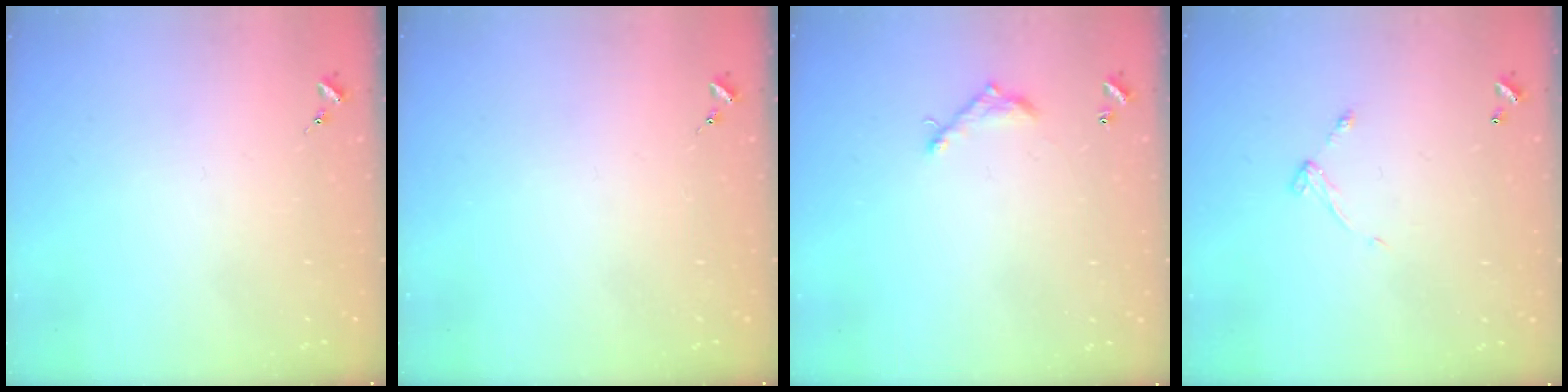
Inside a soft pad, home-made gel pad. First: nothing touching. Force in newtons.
{"total": 0.0}
{"total": 7.3, "press": 7.3, "slide": 0.6}
{"total": 5.7, "press": 5.7, "slide": 0.5}